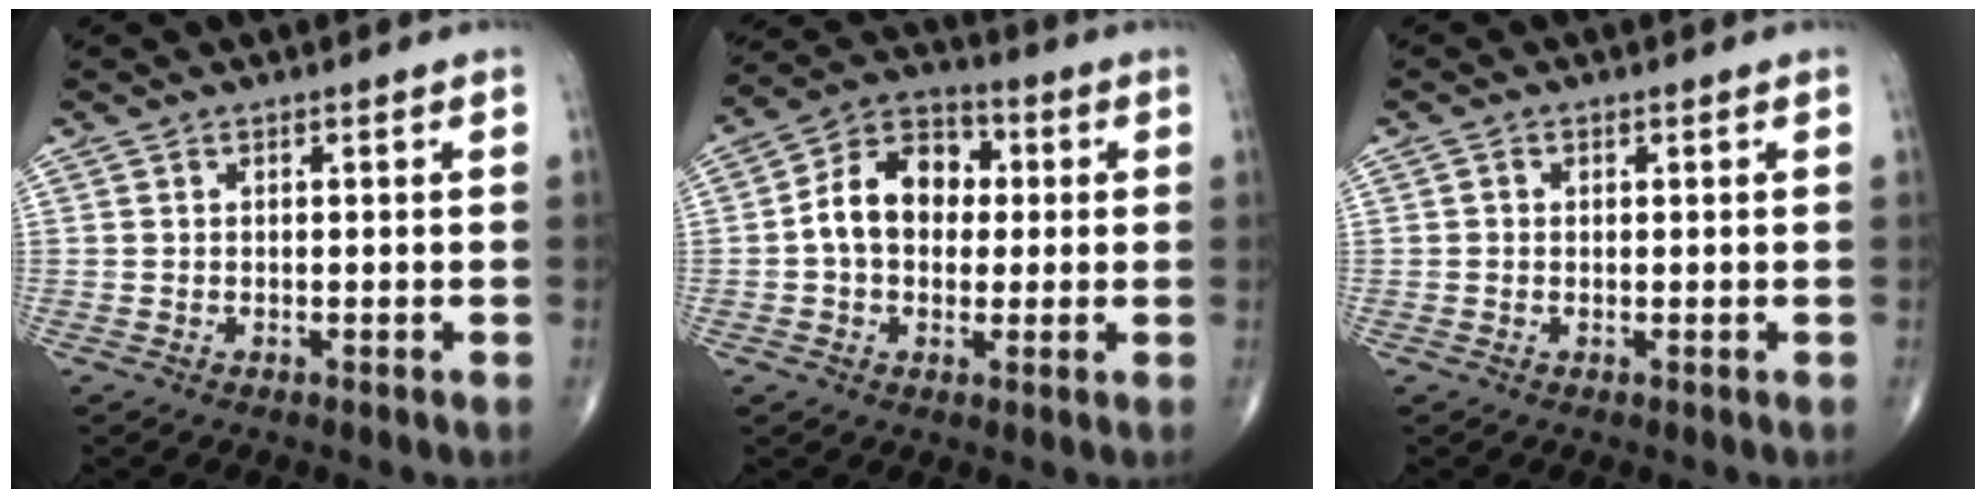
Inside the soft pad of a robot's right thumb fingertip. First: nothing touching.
{"total": 12.0, "force": [0.7, 8.9, 8.0], "torque": [-0.111, 0.030, 0.002]}
{"total": 0.9, "force": [0.1, 0.8, 0.3], "torque": [-0.002, 0.001, 0.001]}